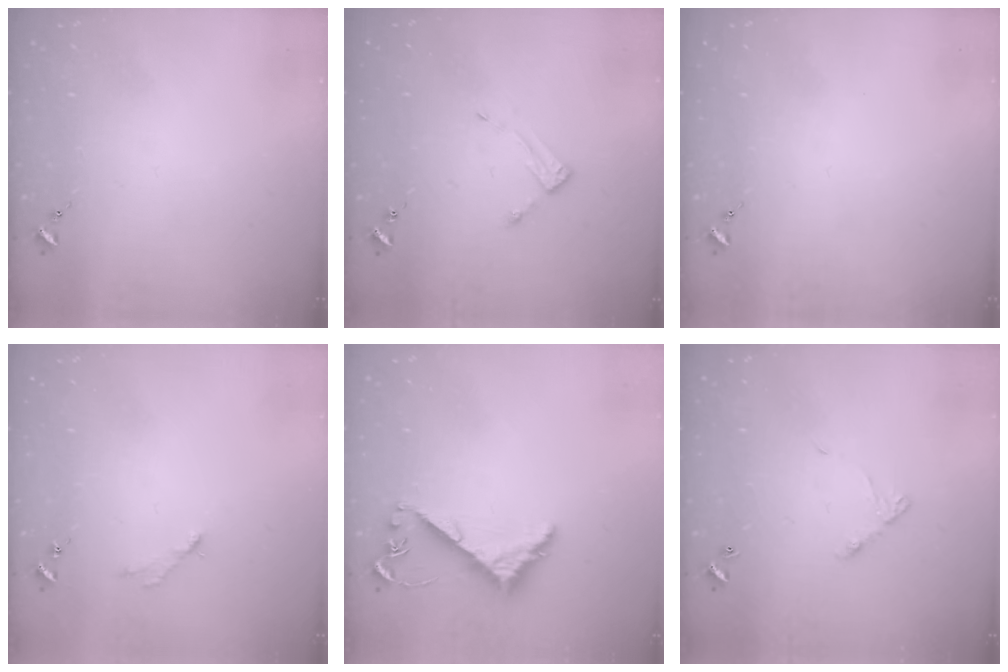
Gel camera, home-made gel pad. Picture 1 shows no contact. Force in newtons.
{"total": 3.3, "press": 3.2, "slide": 0.3}
{"total": 0.0}
{"total": 2.8, "press": 2.8, "slide": 0.4}
{"total": 5.2, "press": 5.2, "slide": 0.4}
{"total": 6.2, "press": 6.2, "slide": 0.4}